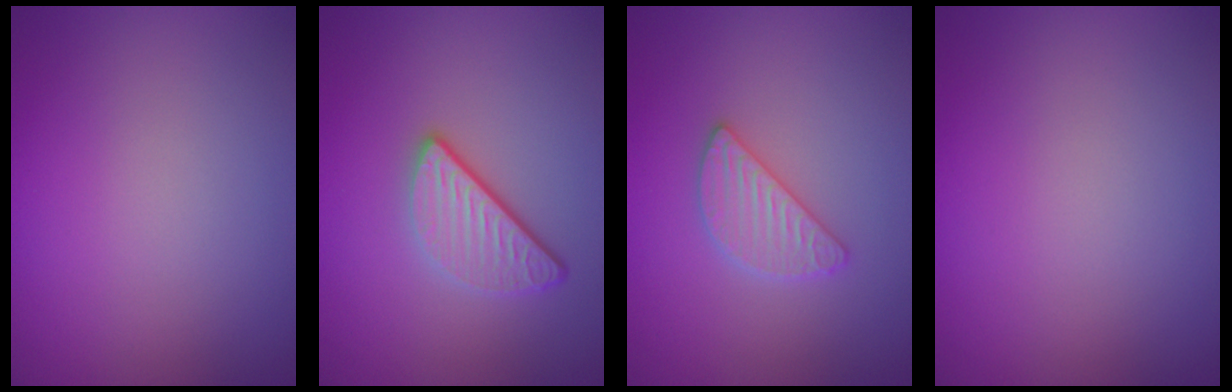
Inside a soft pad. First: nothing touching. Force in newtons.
{"total": 3.4, "press": 2.6, "slide": 2.2}
{"total": 2.6, "press": 2.6, "slide": 0.3}
{"total": 0.0}